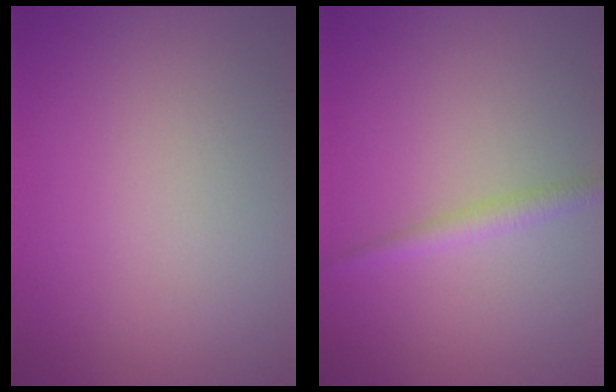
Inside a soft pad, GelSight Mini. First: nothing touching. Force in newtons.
{"total": 1.6, "press": 1.6, "slide": 0.1}